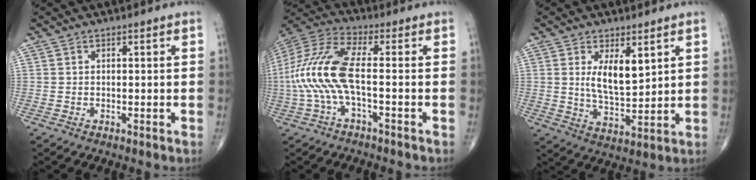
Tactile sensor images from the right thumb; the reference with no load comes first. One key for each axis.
{"total": 14.3, "fx": -1.6, "fy": 5.4, "fz": 13.2, "tx": -0.307, "ty": 0.033, "tz": -0.035}
{"total": 8.3, "fx": 3.0, "fy": 3.6, "fz": 6.8, "tx": -0.101, "ty": -0.031, "tz": 0.061}